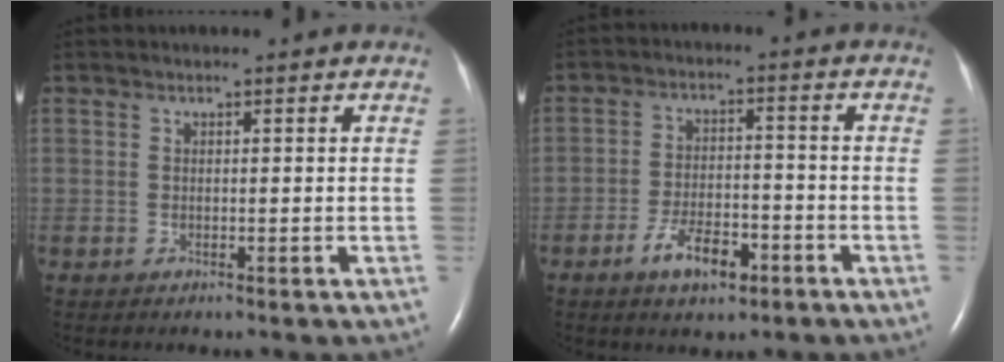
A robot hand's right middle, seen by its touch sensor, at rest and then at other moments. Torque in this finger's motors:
{"motor_torque": [0.80, -0.61, 0.14, 0.06]}